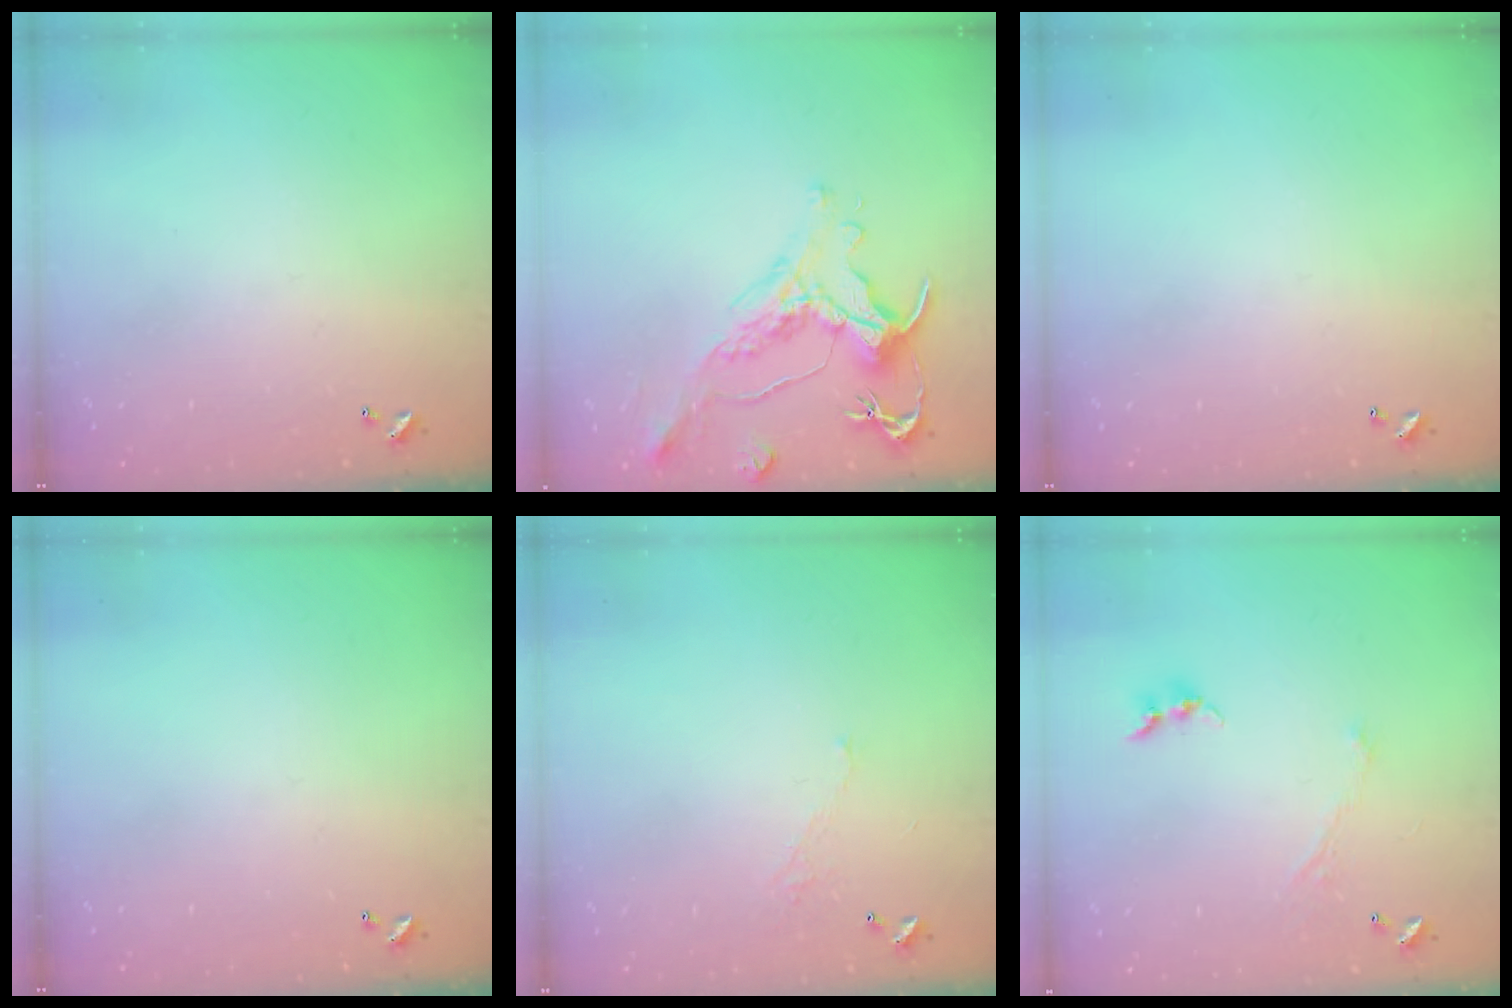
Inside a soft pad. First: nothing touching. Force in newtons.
{"total": 1.6, "press": 0.9, "slide": 1.3}
{"total": 0.0}
{"total": 0.0}
{"total": 3.5, "press": 3.5, "slide": 0.7}
{"total": 1.1, "press": 1.0, "slide": 0.6}